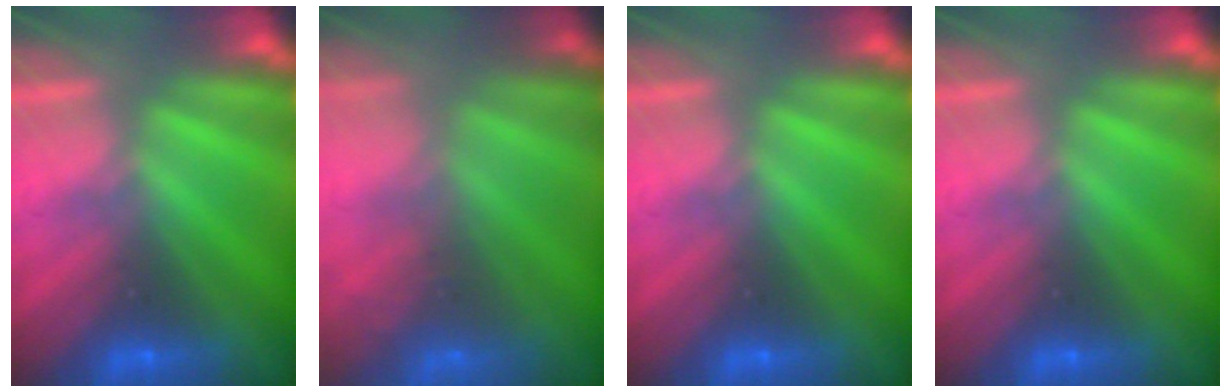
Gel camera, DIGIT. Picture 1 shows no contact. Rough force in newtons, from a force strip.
{"total": 7.8}
{"total": 0.0}
{"total": 0.0}